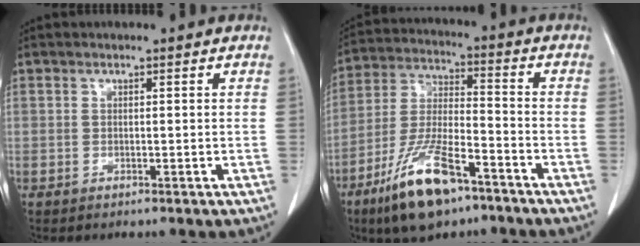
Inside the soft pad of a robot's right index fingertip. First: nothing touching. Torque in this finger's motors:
{"motor_torque": [1.16, -0.98, 0.61, 0.18]}